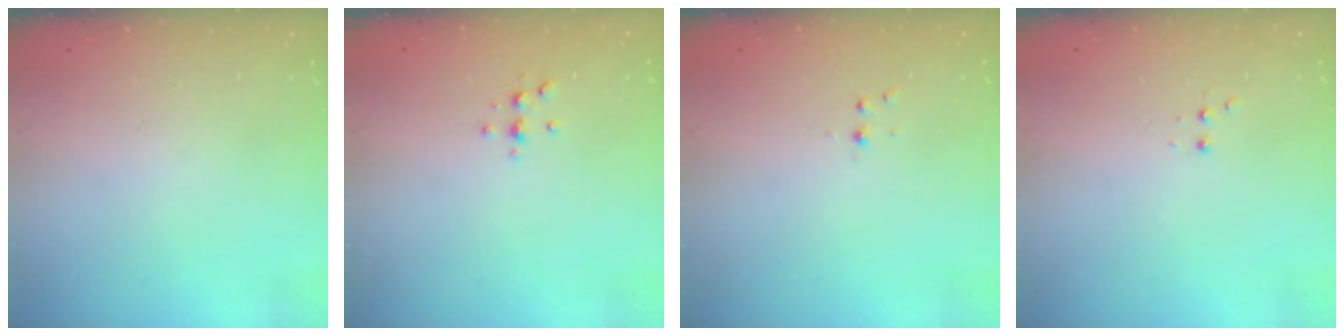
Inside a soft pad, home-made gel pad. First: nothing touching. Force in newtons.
{"total": 3.1, "press": 3.1, "slide": 0.5}
{"total": 3.0, "press": 2.6, "slide": 1.5}
{"total": 2.4, "press": 2.2, "slide": 0.9}